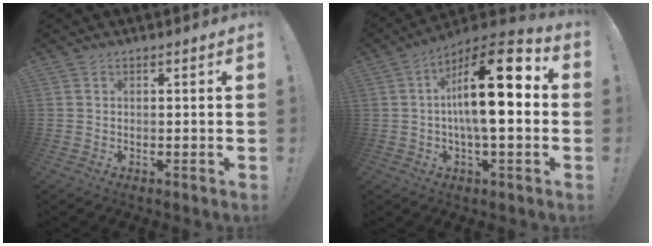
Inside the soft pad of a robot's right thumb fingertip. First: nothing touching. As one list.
[{"total": 18.6, "force": [1.6, 5.7, 17.7], "torque": [-0.285, -0.009, 0.015]}]